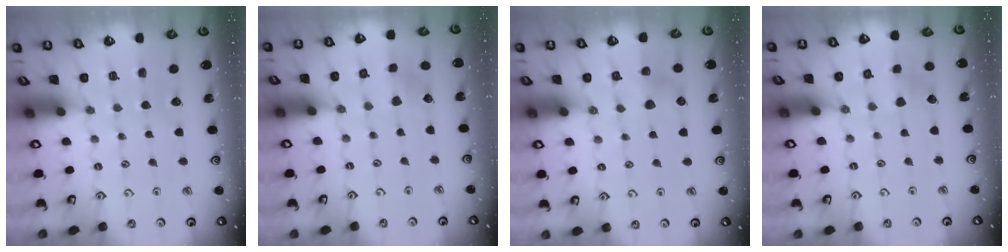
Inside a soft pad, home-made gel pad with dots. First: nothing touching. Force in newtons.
{"total": 2.4, "press": 2.4, "slide": 0.2}
{"total": 4.9, "press": 4.9, "slide": 0.6}
{"total": 2.7, "press": 2.6, "slide": 0.5}